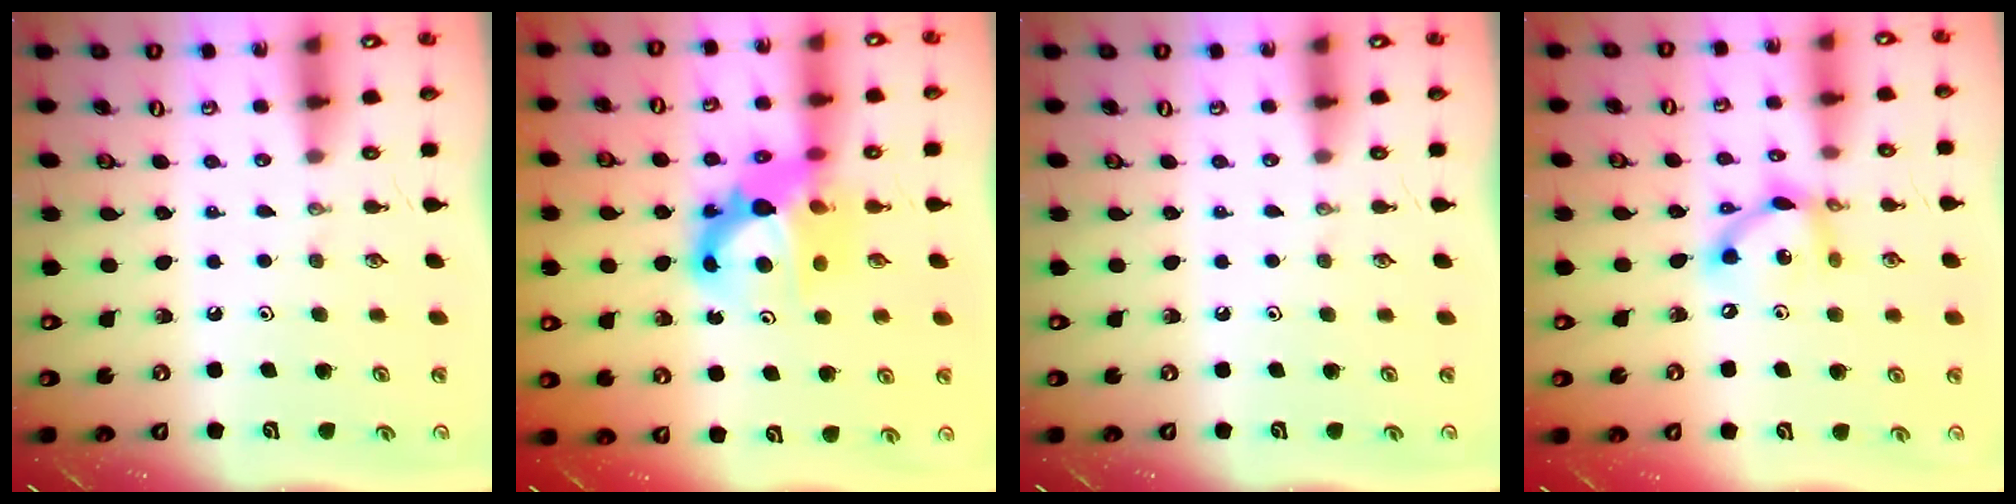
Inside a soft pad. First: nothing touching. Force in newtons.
{"total": 11.9, "press": 11.8, "slide": 1.0}
{"total": 0.0}
{"total": 11.2, "press": 11.2, "slide": 1.0}